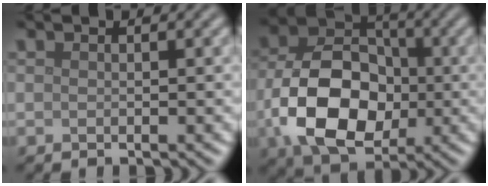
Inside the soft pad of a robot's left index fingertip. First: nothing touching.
{"total": 10.9, "force": [-1.9, 7.7, 7.5], "torque": [-0.147, -0.006, -0.036]}